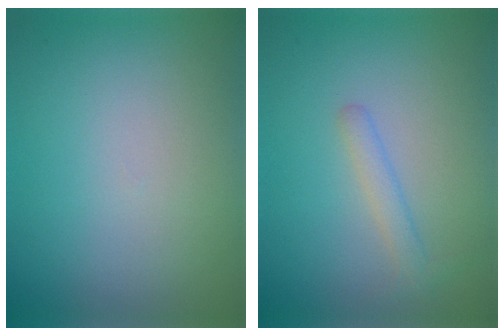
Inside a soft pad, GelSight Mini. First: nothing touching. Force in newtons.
{"total": 1.6, "press": 1.6, "slide": 0.0}